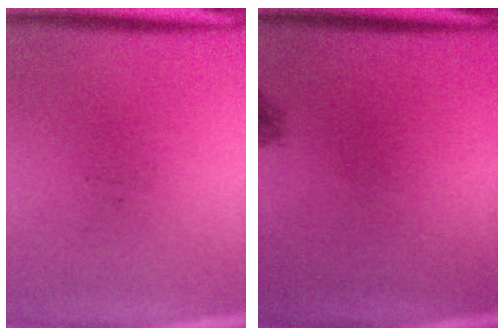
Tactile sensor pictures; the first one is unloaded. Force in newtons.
{"total": 0.8}